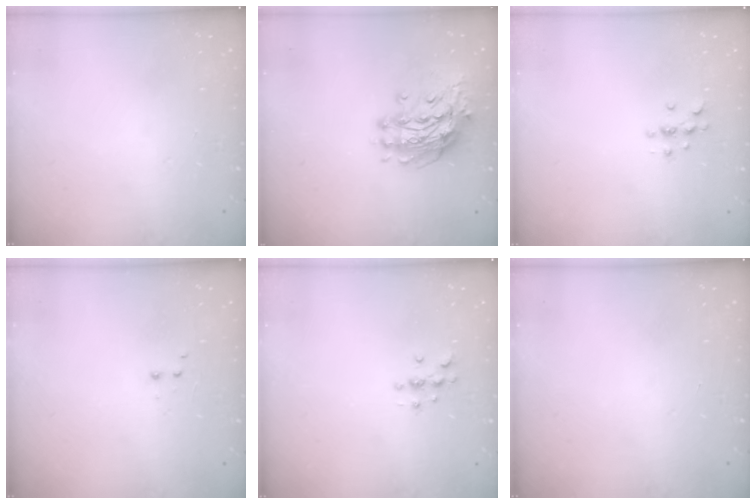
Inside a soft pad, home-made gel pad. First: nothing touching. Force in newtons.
{"total": 12.2, "press": 12.1, "slide": 1.3}
{"total": 4.2, "press": 4.2, "slide": 0.5}
{"total": 1.9, "press": 1.8, "slide": 0.5}
{"total": 3.7, "press": 3.7, "slide": 0.4}
{"total": 0.0}